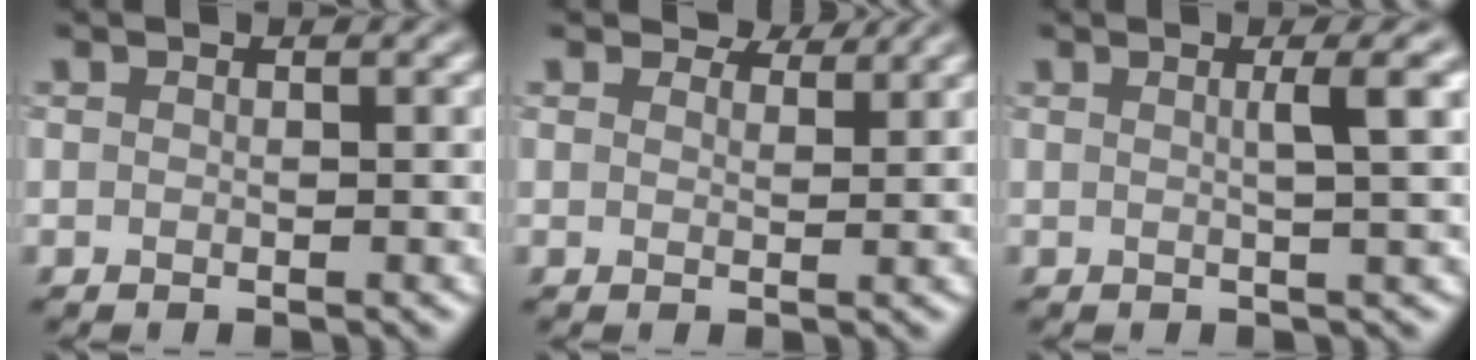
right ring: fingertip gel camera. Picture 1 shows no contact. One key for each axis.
{"total": 2.7, "fx": 2.4, "fy": 0.8, "fz": 0.8, "tx": -0.016, "ty": 0.001, "tz": 0.031}
{"total": 3.2, "fx": 0.6, "fy": 0.6, "fz": 3.1, "tx": -0.037, "ty": 0.006, "tz": 0.004}